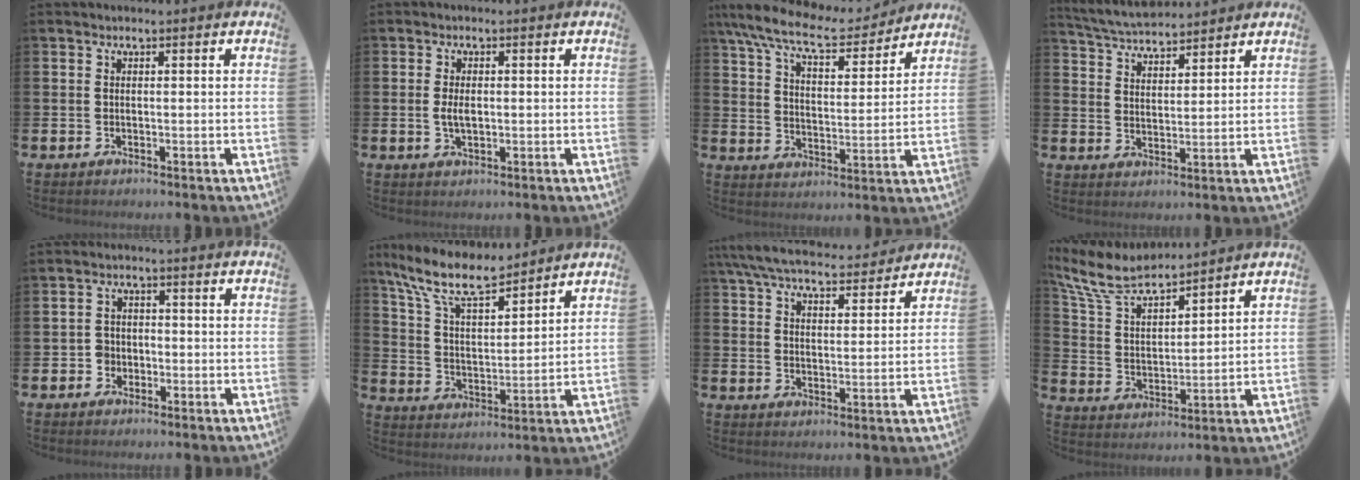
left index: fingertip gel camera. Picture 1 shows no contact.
{"total": 2.6, "force": [-0.1, 1.4, 2.2], "torque": [-0.029, -0.001, -0.006]}
{"total": 10.0, "force": [9.1, 1.8, 4.0], "torque": [-0.107, -0.057, 0.155]}
{"total": 5.1, "force": [5.0, 0.6, 0.6], "torque": [-0.030, -0.028, 0.089]}
{"total": 2.4, "force": [-1.3, 2.1, 0.1], "torque": [-0.003, 0.003, -0.033]}
{"total": 10.0, "force": [8.7, 2.5, 4.3], "torque": [-0.117, -0.044, 0.156]}
{"total": 7.2, "force": [6.7, 1.6, 2.1], "torque": [-0.058, -0.041, 0.119]}
{"total": 7.8, "force": [7.2, 2.0, 2.4], "torque": [-0.081, -0.043, 0.127]}